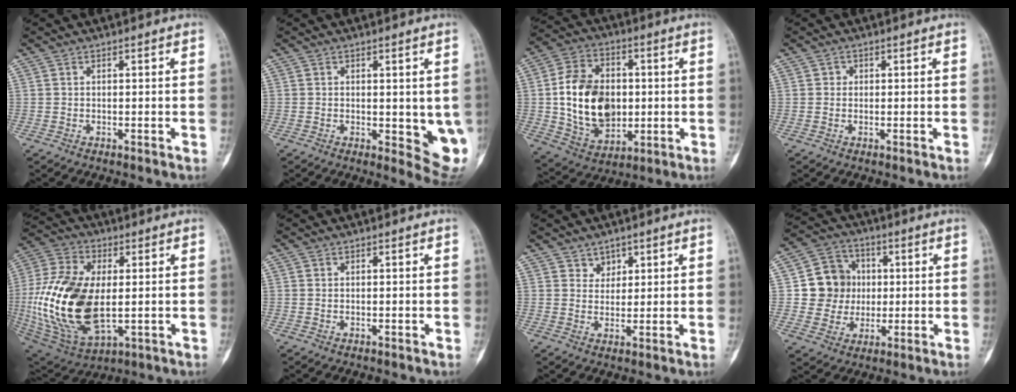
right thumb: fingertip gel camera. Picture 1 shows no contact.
{"total": 8.1, "force": [-0.5, 3.4, 7.3], "torque": [-0.060, -0.018, -0.001]}
{"total": 18.0, "force": [0.2, 12.7, 12.7], "torque": [-0.190, 0.002, 0.014]}
{"total": 1.0, "force": [0.1, 1.0, 0.1], "torque": [0.011, 0.003, 0.000]}
{"total": 23.8, "force": [-0.7, 13.3, 19.8], "torque": [-0.409, -0.010, 0.001]}
{"total": 0.5, "force": [0.1, 0.4, 0.3], "torque": [0.001, 0.000, 0.000]}
{"total": 3.1, "force": [2.0, 2.3, 0.2], "torque": [0.028, -0.012, 0.030]}
{"total": 11.0, "force": [0.8, 10.4, 3.5], "torque": [-0.007, 0.012, 0.015]}